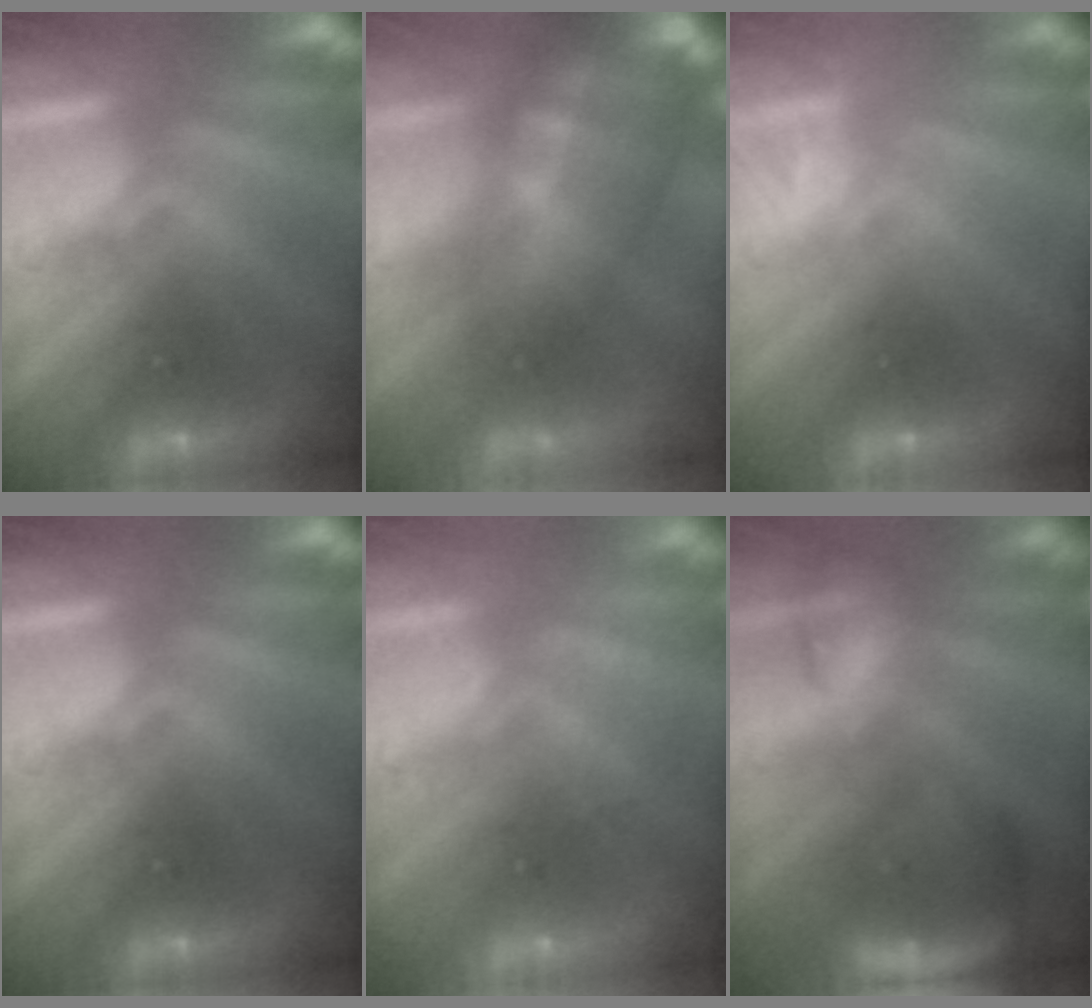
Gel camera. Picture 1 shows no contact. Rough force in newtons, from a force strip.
{"total": 7.5}
{"total": 1.6}
{"total": 0.0}
{"total": 2.2}
{"total": 7.7}